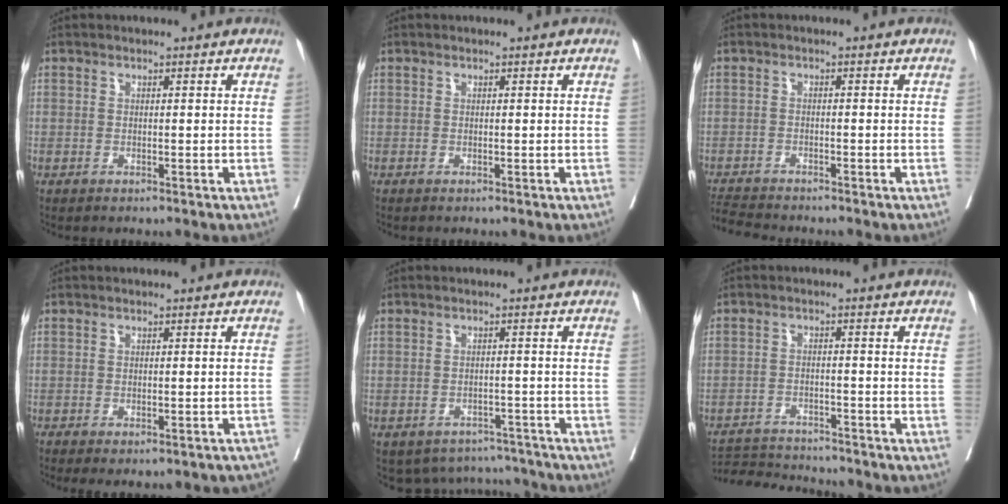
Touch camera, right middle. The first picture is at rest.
{"total": 0.0}
{"total": 4.6, "force": [-4.5, -0.2, 0.9], "torque": [-0.013, -0.019, -0.080]}
{"total": 8.9, "force": [-7.4, 2.9, 3.8], "torque": [-0.049, 0.005, -0.080]}
{"total": 7.7, "force": [-7.1, 2.8, -0.2], "torque": [0.015, 0.027, -0.083]}
{"total": 10.3, "force": [-9.9, 1.5, 2.4], "torque": [-0.041, 0.001, -0.145]}